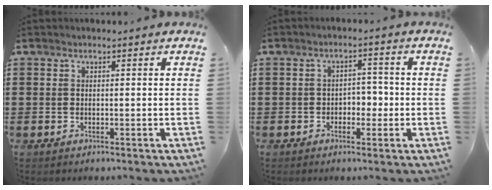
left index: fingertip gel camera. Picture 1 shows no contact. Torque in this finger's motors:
{"motor_torque": [-0.10, 0.06, 0.05, 0.02]}